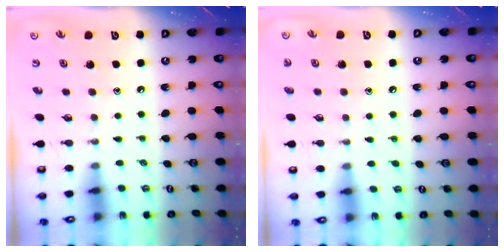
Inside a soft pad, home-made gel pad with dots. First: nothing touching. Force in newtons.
{"total": 5.4, "press": 5.4, "slide": 0.5}